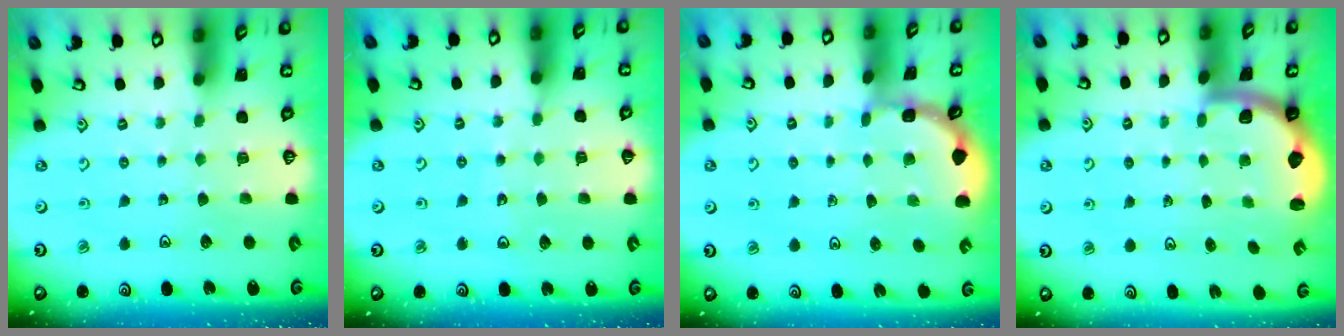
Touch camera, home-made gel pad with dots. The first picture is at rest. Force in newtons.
{"total": 6.0, "press": 5.4, "slide": 2.7}
{"total": 1.7, "press": 1.7, "slide": 0.1}
{"total": 2.0, "press": 1.9, "slide": 0.5}